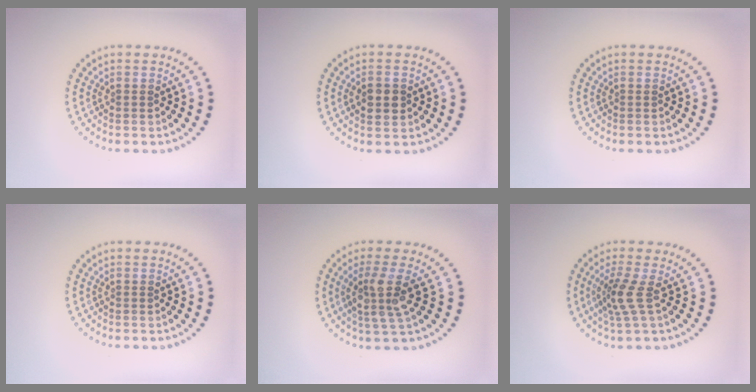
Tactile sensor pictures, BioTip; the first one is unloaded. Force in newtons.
{"total": 2.7, "press": 2.7, "slide": 0.2}
{"total": 0.0}
{"total": 0.0}
{"total": 3.6, "press": 3.0, "slide": 2.0}
{"total": 2.7, "press": 2.0, "slide": 1.8}